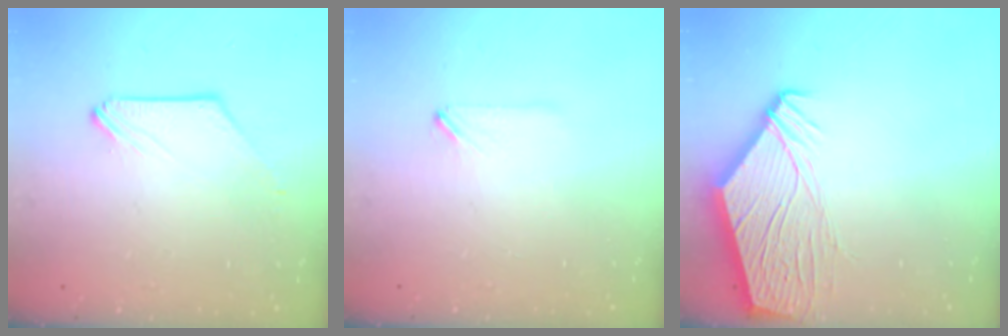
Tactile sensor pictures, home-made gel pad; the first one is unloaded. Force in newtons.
{"total": 0.7, "press": 0.6, "slide": 0.3}
{"total": 13.8, "press": 13.8, "slide": 1.5}